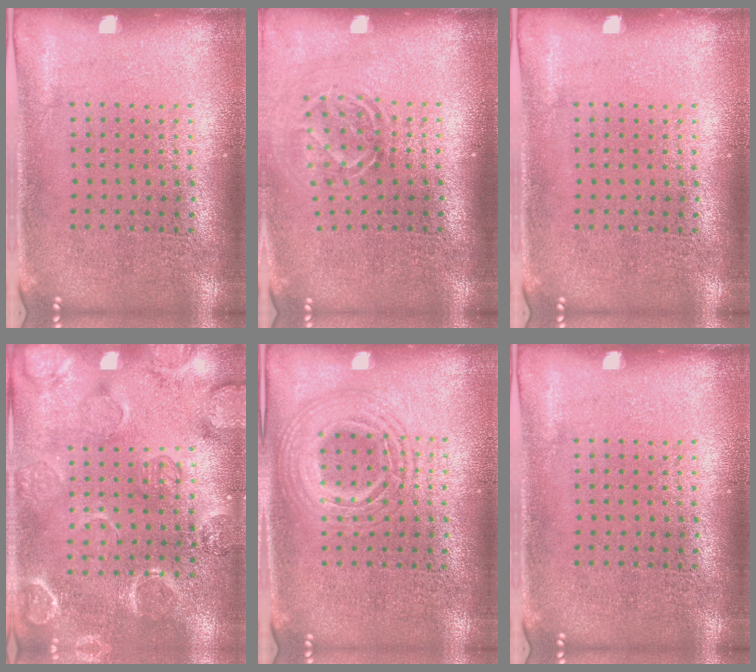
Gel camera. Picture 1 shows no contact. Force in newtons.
{"total": 1.7, "press": 1.2, "slide": 1.2}
{"total": 0.0}
{"total": 2.4, "press": 2.2, "slide": 0.8}
{"total": 2.9, "press": 2.9, "slide": 0.3}
{"total": 0.0}